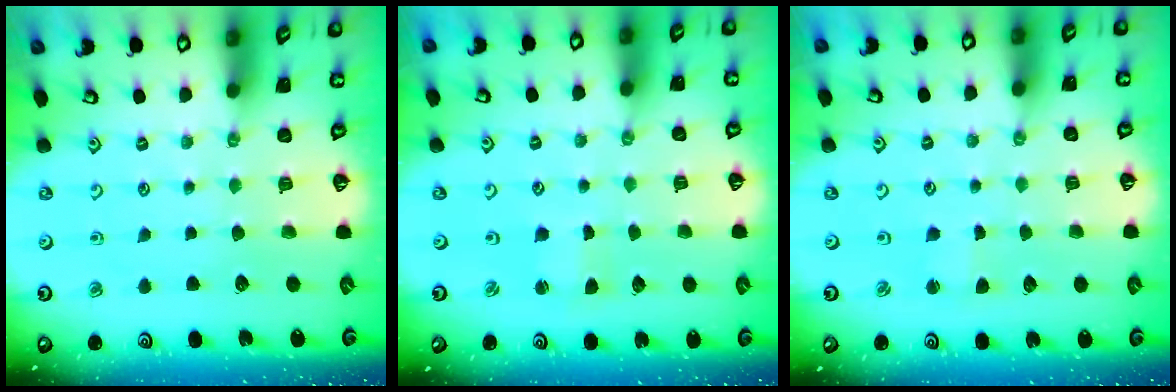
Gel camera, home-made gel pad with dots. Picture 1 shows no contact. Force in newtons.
{"total": 1.6, "press": 1.6, "slide": 0.3}
{"total": 2.0, "press": 2.0, "slide": 0.3}